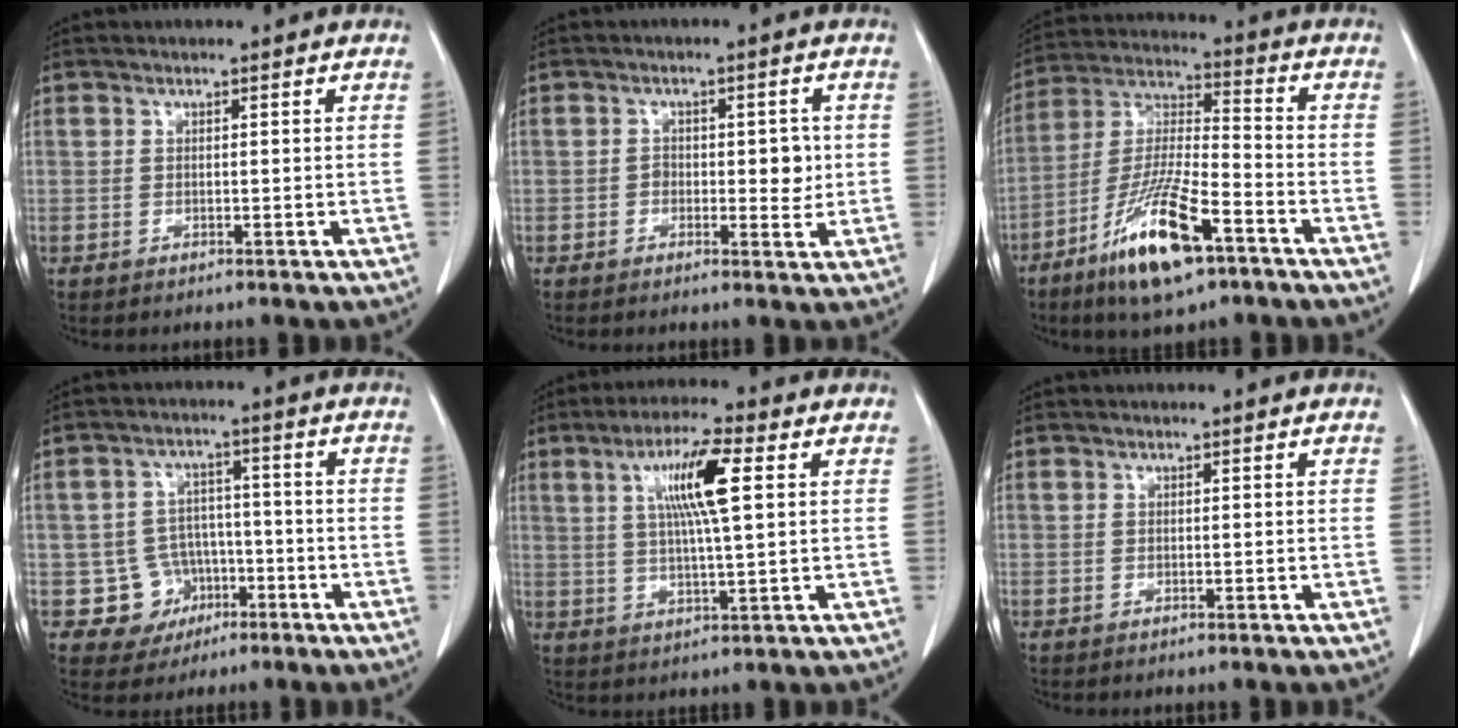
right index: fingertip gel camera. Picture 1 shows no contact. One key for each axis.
{"total": 4.4, "fx": -0.2, "fy": 2.5, "fz": 3.6, "tx": -0.039, "ty": 0.005, "tz": -0.001}
{"total": 15.1, "fx": -8.5, "fy": 3.0, "fz": 12.2, "tx": -0.245, "ty": -0.022, "tz": -0.152}
{"total": 6.8, "fx": -2.4, "fy": 6.3, "fz": 0.7, "tx": -0.002, "ty": 0.015, "tz": -0.029}
{"total": 9.3, "fx": 2.8, "fy": 0.5, "fz": 8.8, "tx": -0.162, "ty": 0.008, "tz": 0.049}
{"total": 0.0}